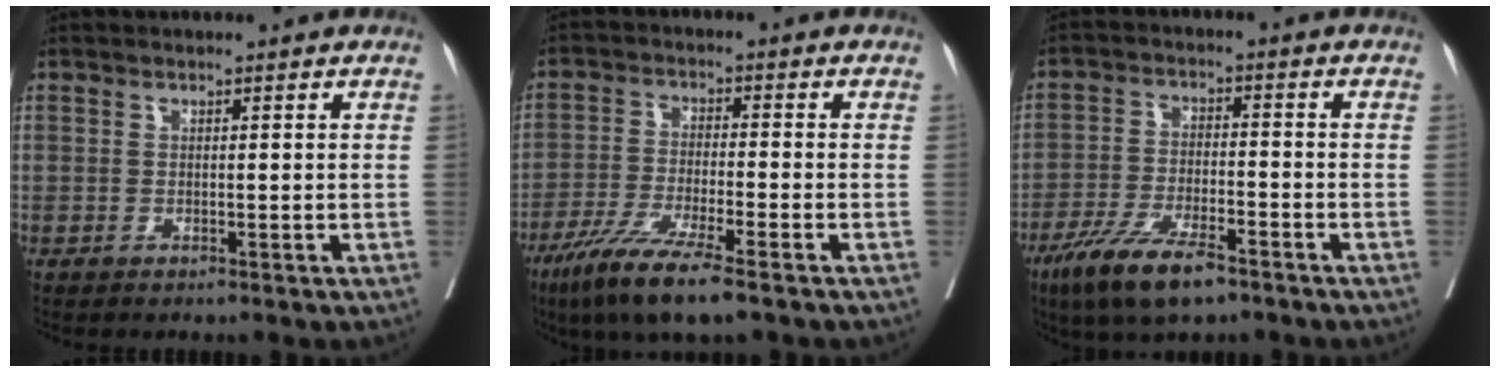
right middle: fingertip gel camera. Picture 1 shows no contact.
{"total": 9.9, "force": [-6.6, 0.5, 7.3], "torque": [-0.137, -0.028, -0.119]}
{"total": 10.1, "force": [-6.8, 2.4, 7.1], "torque": [-0.135, -0.017, -0.120]}